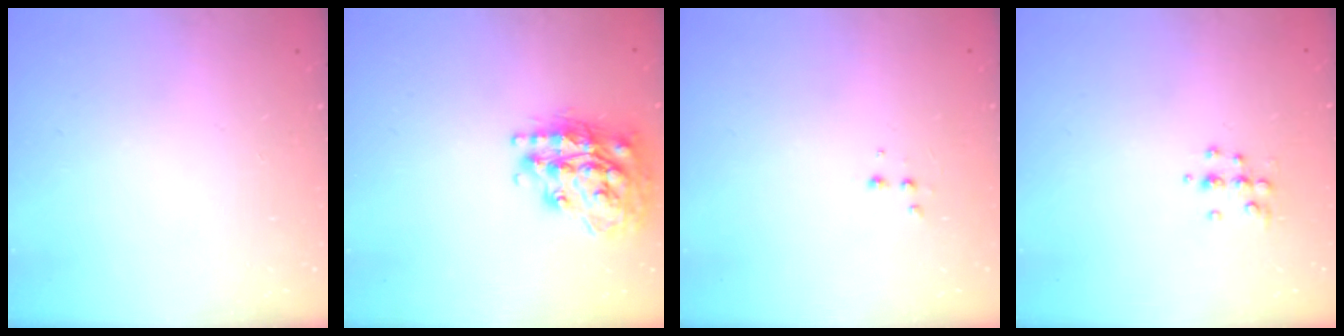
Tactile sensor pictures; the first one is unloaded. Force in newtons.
{"total": 19.3, "press": 19.3, "slide": 1.4}
{"total": 1.9, "press": 1.9, "slide": 0.2}
{"total": 4.8, "press": 4.7, "slide": 0.5}